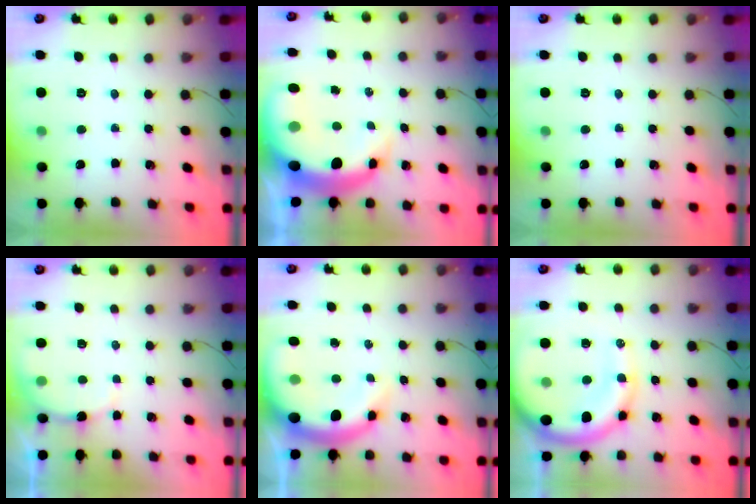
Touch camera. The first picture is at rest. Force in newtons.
{"total": 12.6, "press": 12.1, "slide": 3.2}
{"total": 0.0}
{"total": 3.4, "press": 3.3, "slide": 0.8}
{"total": 9.2, "press": 8.8, "slide": 2.9}
{"total": 15.1, "press": 14.8, "slide": 3.1}